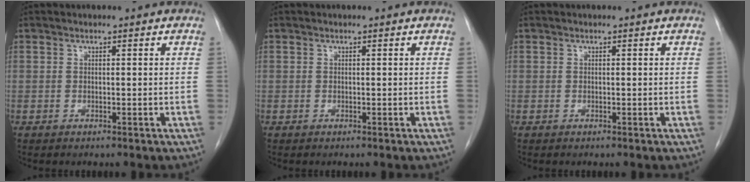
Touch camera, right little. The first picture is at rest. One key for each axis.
{"total": 0.0}
{"total": 0.0}